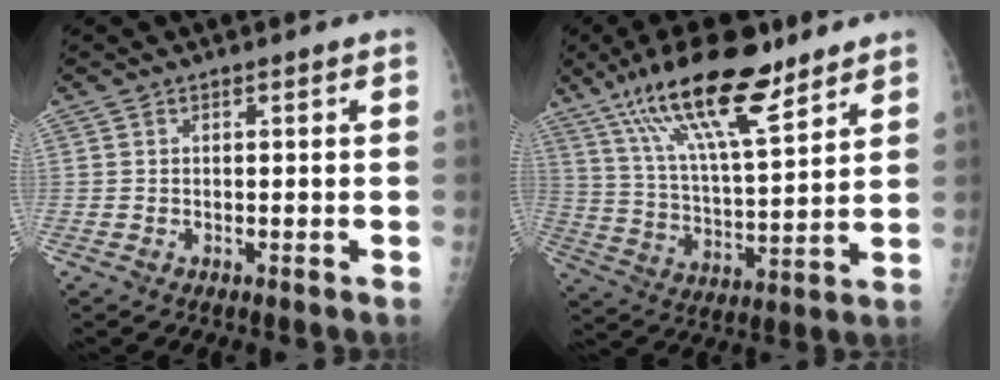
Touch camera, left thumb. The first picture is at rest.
{"total": 19.4, "force": [13.2, 5.3, 13.2], "torque": [-0.218, -0.052, 0.235]}